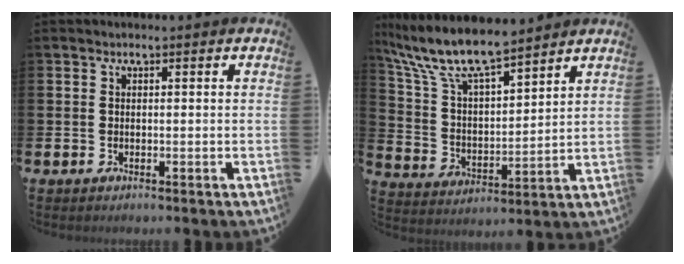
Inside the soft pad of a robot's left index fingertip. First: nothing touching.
{"total": 10.1, "force": [9.0, 1.9, 4.2], "torque": [-0.124, -0.050, 0.159]}